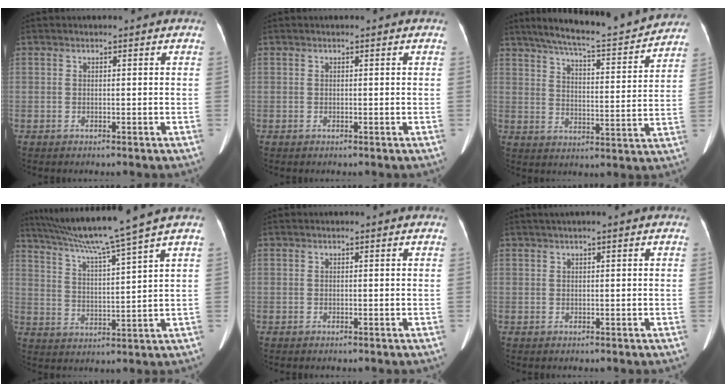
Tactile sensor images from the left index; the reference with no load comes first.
{"total": 0.0}
{"total": 18.0, "force": [16.1, 1.3, 7.9], "torque": [-0.124, -0.004, 0.223]}
{"total": 12.4, "force": [10.2, -3.0, 6.5], "torque": [-0.112, -0.008, 0.172]}
{"total": 0.0}
{"total": 1.7, "force": [1.0, -0.1, 1.4], "torque": [-0.031, 0.014, 0.021]}